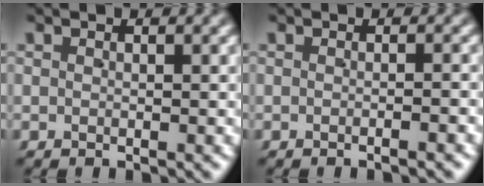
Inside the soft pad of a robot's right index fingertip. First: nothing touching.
{"total": 0.7, "force": [-0.6, -0.2, 0.4], "torque": [-0.002, 0.009, -0.016]}